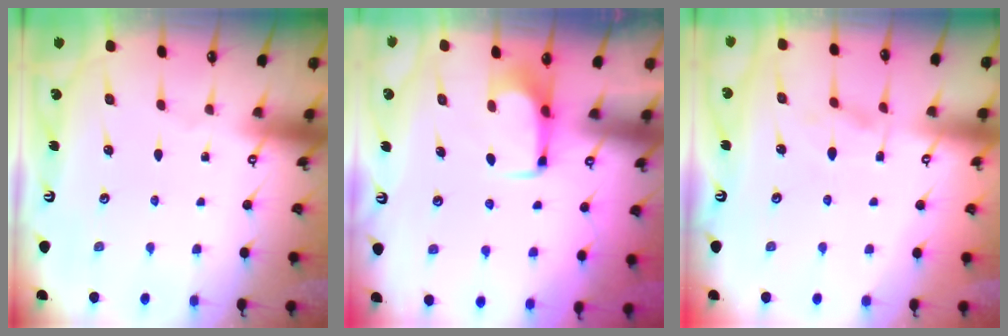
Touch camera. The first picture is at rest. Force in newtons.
{"total": 1.7, "press": 1.7, "slide": 0.4}
{"total": 2.5, "press": 2.3, "slide": 1.0}